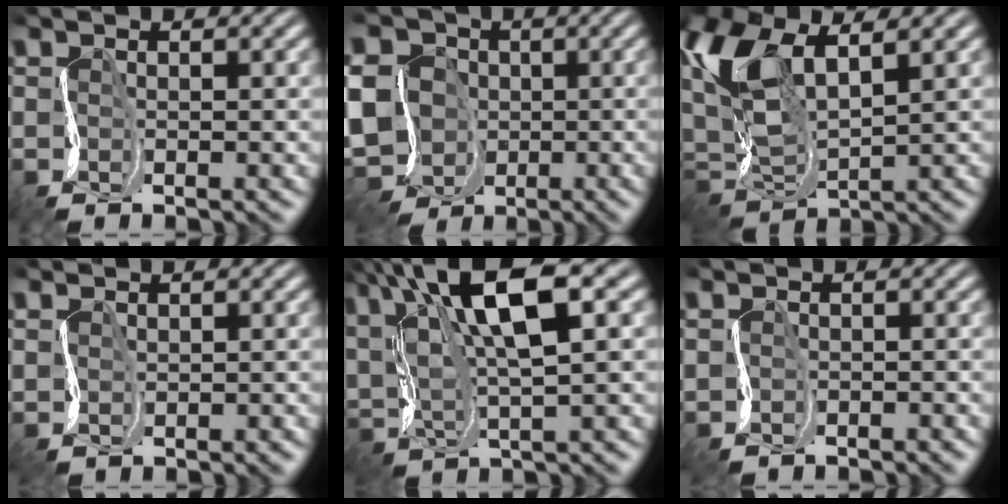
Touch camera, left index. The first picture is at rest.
{"total": 11.7, "force": [-3.0, 10.3, 4.8], "torque": [-0.111, -0.018, -0.082]}
{"total": 6.3, "force": [2.2, 3.3, 4.9], "torque": [-0.120, 0.009, 0.045]}
{"total": 0.8, "force": [0.3, 0.8, 0.1], "torque": [0.007, 0.001, 0.018]}
{"total": 12.4, "force": [6.0, 4.1, 10.1], "torque": [-0.195, 0.016, 0.107]}
{"total": 0.9, "force": [-0.4, 0.2, -0.7], "torque": [0.007, -0.004, -0.007]}